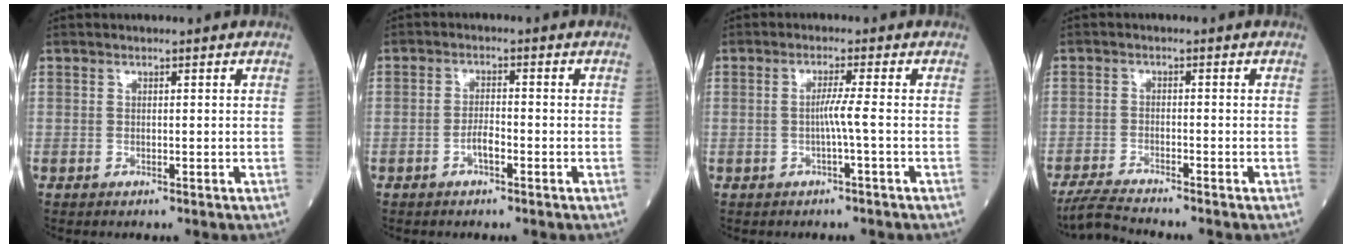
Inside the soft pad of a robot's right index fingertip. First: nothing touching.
{"total": 2.4, "force": [-1.2, 0.7, 2.0], "torque": [-0.033, 0.004, -0.022]}
{"total": 2.5, "force": [-0.7, -0.9, 2.3], "torque": [-0.041, 0.000, -0.015]}
{"total": 4.2, "force": [-4.0, -0.8, 1.1], "torque": [-0.025, -0.022, -0.075]}